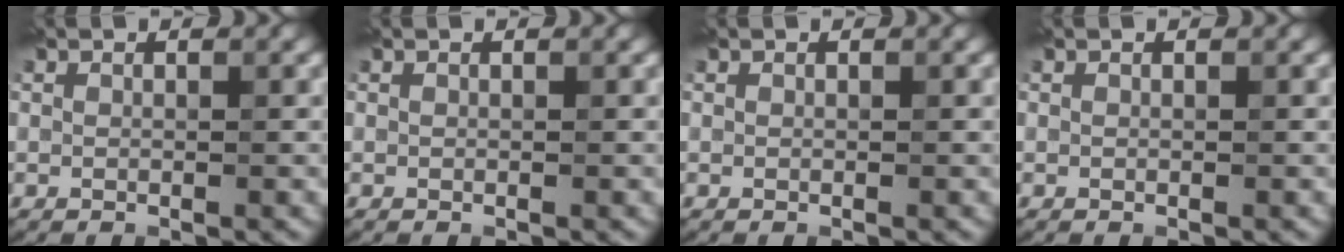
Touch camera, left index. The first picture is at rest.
{"total": 0.0}
{"total": 0.0}
{"total": 0.0}